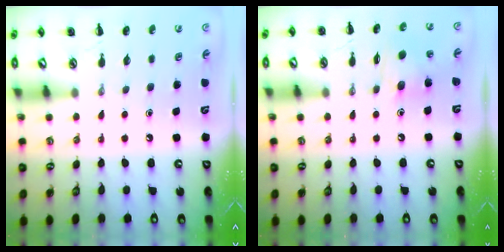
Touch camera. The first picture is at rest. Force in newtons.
{"total": 8.4, "press": 8.3, "slide": 0.7}